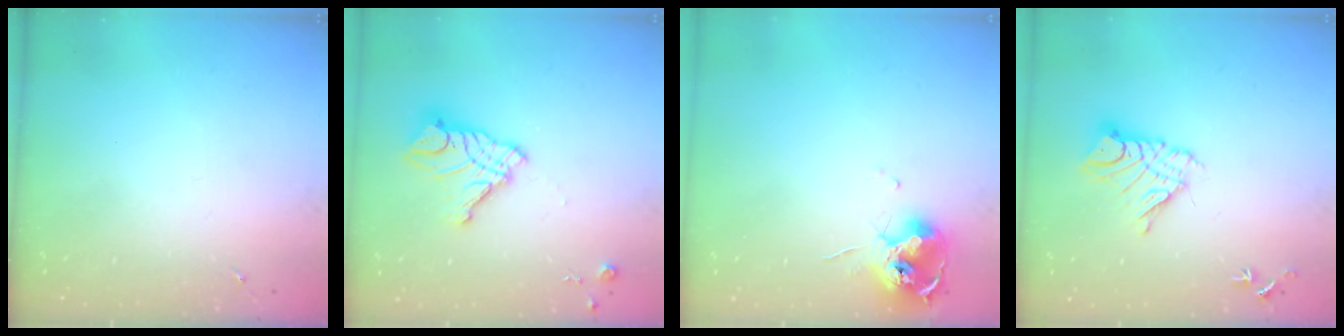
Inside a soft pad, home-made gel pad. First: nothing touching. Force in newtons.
{"total": 15.1, "press": 15.0, "slide": 1.4}
{"total": 11.5, "press": 11.4, "slide": 0.6}
{"total": 11.9, "press": 11.9, "slide": 1.1}